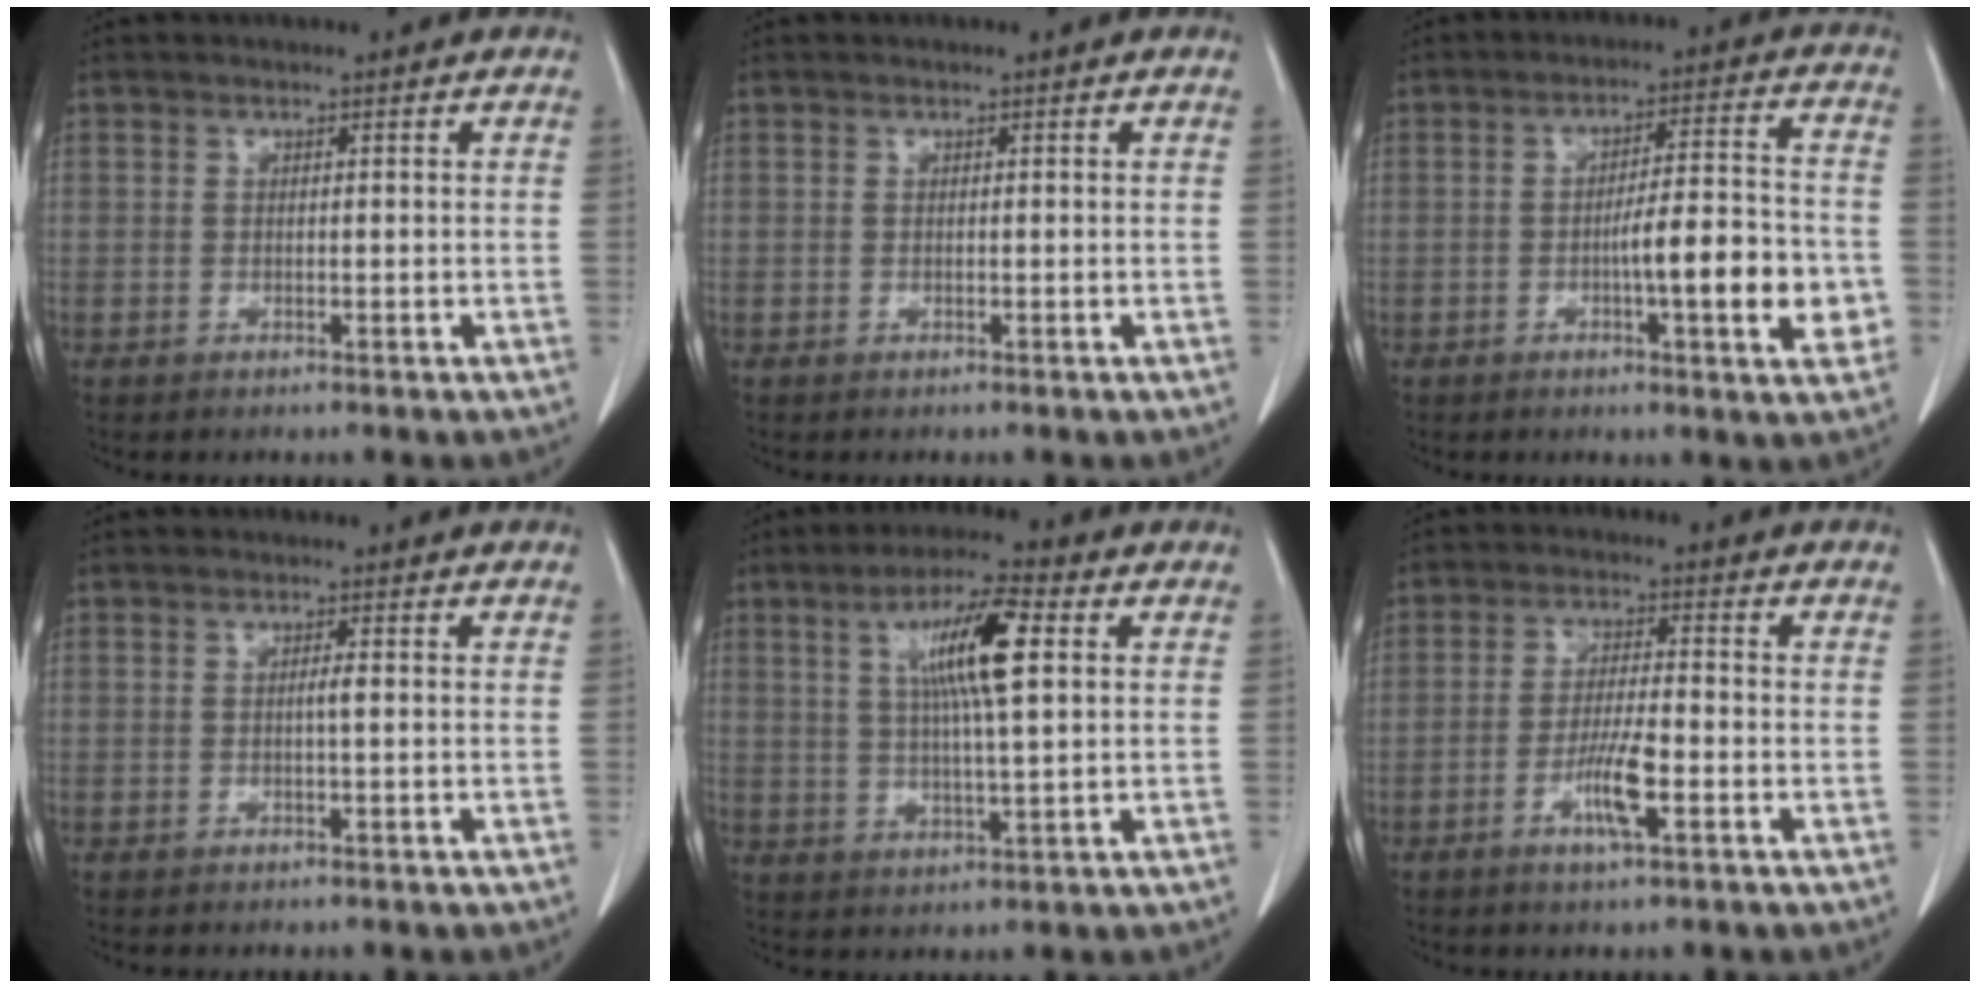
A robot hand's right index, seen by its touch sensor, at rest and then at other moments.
{"total": 0.0}
{"total": 10.9, "force": [-2.9, 1.3, 10.4], "torque": [-0.150, 0.007, -0.042]}
{"total": 1.0, "force": [-0.1, -0.1, 1.0], "torque": [-0.018, 0.000, -0.002]}
{"total": 10.3, "force": [2.9, 1.0, 9.9], "torque": [-0.179, 0.010, 0.051]}
{"total": 6.2, "force": [-2.5, 0.6, 5.6], "torque": [-0.108, -0.006, -0.047]}